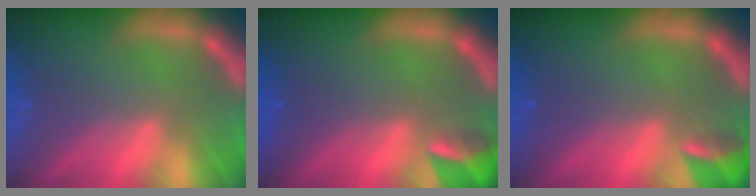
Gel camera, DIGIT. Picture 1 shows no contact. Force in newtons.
{"total": 3.4}
{"total": 2.9}